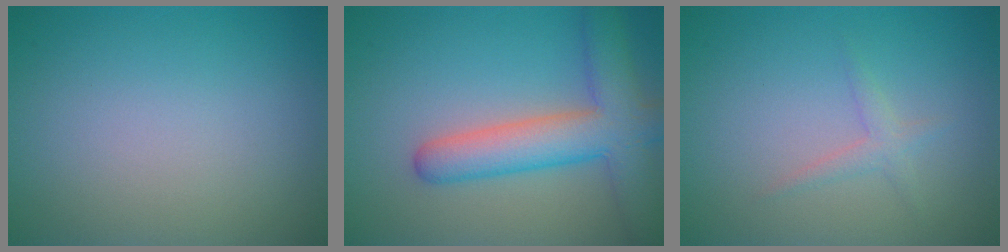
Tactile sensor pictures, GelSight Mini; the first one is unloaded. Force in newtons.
{"total": 6.9, "press": 6.9, "slide": 0.4}
{"total": 1.3, "press": 1.3, "slide": 0.1}